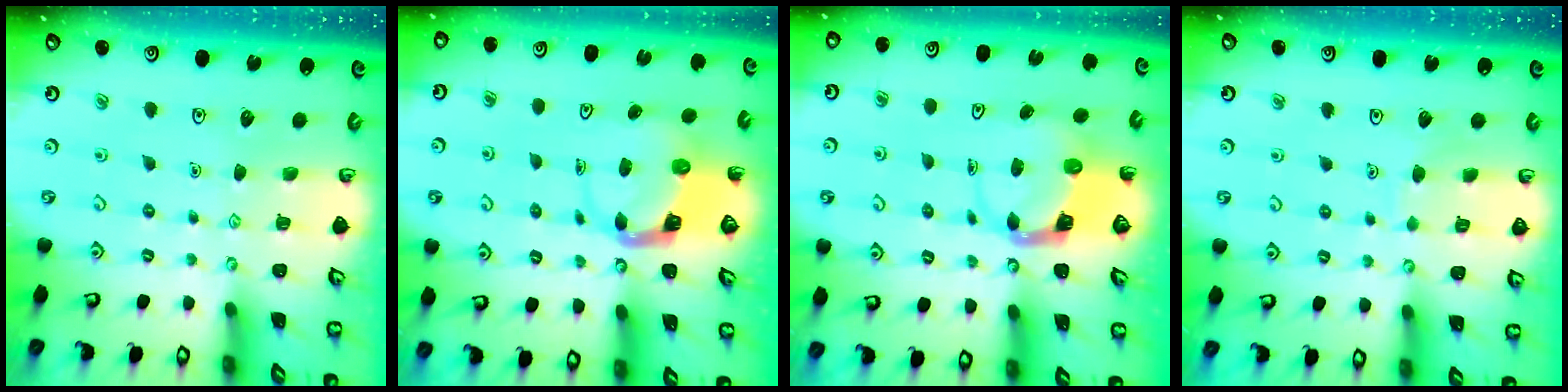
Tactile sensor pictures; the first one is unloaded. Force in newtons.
{"total": 3.9, "press": 3.9, "slide": 0.6}
{"total": 3.7, "press": 3.6, "slide": 0.5}
{"total": 3.7, "press": 3.7, "slide": 0.4}